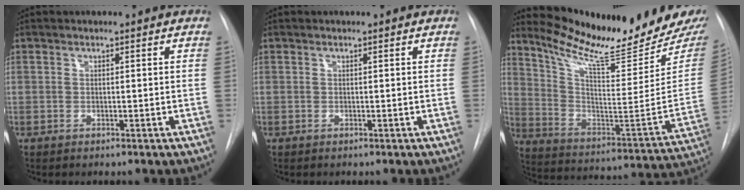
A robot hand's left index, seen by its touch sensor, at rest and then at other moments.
{"total": 0.0}
{"total": 21.8, "force": [19.5, 0.5, 9.7], "torque": [-0.164, -0.107, 0.290]}